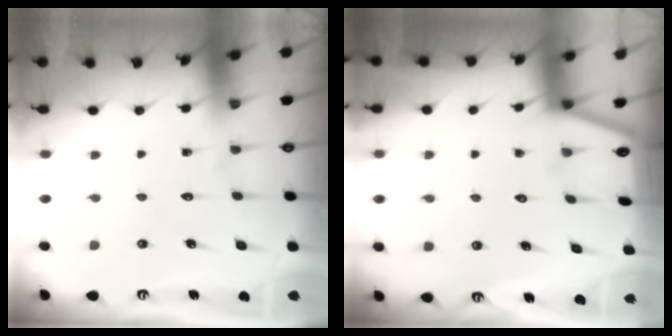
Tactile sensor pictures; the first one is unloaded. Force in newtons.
{"total": 1.2, "press": 1.1, "slide": 0.1}